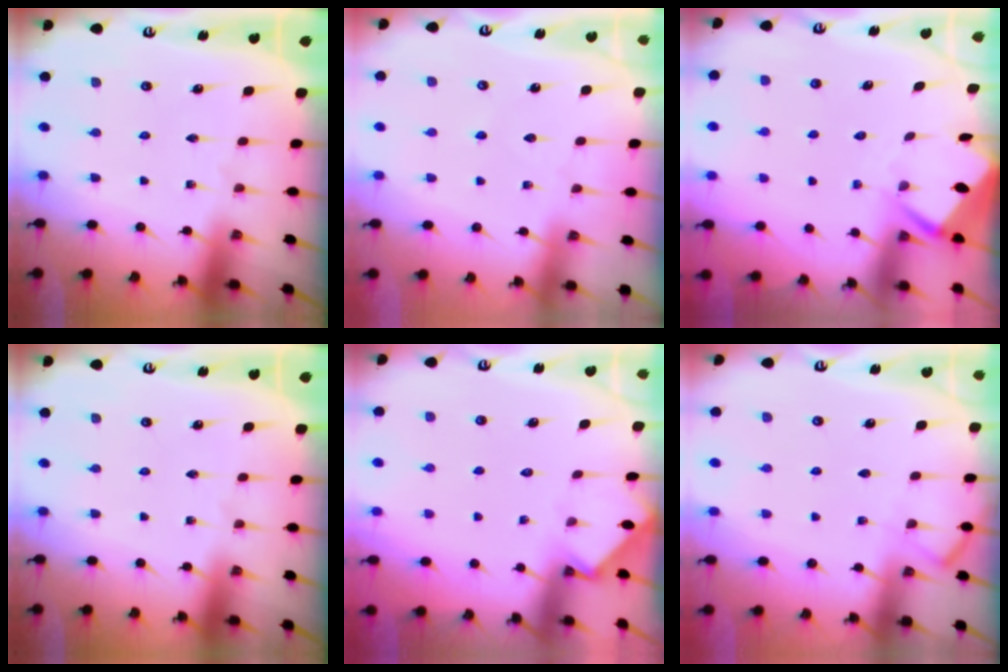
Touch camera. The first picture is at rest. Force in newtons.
{"total": 2.5, "press": 2.4, "slide": 0.4}
{"total": 3.4, "press": 3.4, "slide": 0.3}
{"total": 0.0}
{"total": 2.6, "press": 2.6, "slide": 0.4}
{"total": 5.5, "press": 5.4, "slide": 0.7}